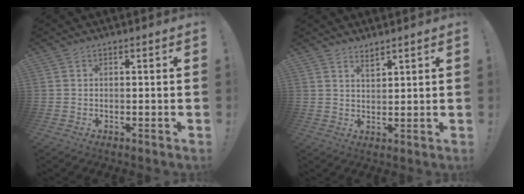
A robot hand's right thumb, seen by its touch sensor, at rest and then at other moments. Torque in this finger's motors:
{"motor_torque": [0.04, -0.06, -0.13, 0.07, -0.02]}